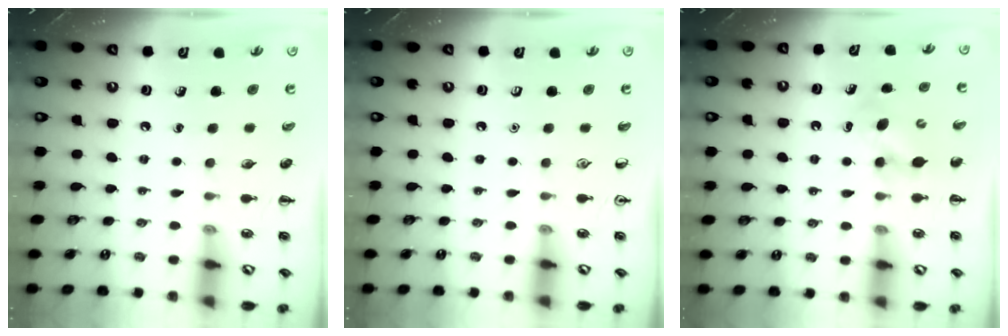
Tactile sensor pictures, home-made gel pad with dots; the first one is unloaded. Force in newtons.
{"total": 0.0}
{"total": 5.5, "press": 5.4, "slide": 1.2}